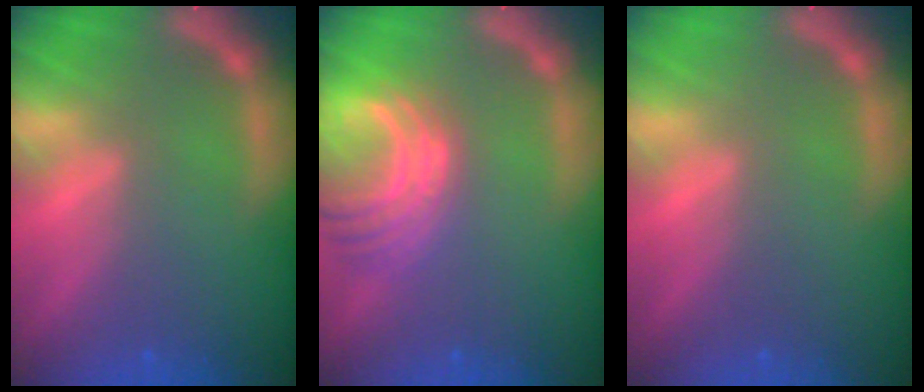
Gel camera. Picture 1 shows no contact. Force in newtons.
{"total": 7.6}
{"total": 0.0}